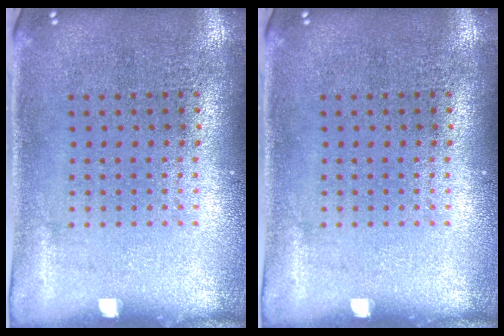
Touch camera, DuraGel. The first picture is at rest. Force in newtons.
{"total": 0.0}